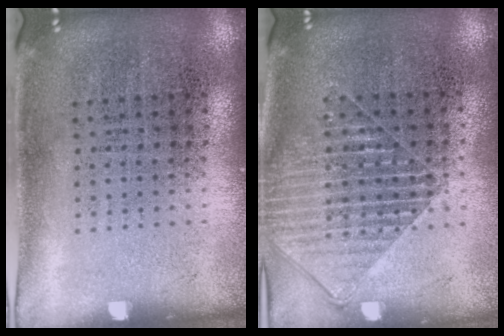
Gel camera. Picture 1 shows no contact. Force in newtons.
{"total": 1.5, "press": 1.3, "slide": 0.8}